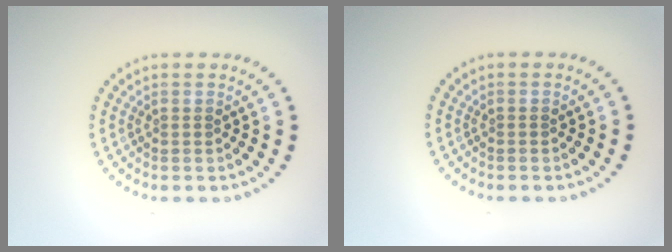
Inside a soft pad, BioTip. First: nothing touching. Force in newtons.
{"total": 0.0}